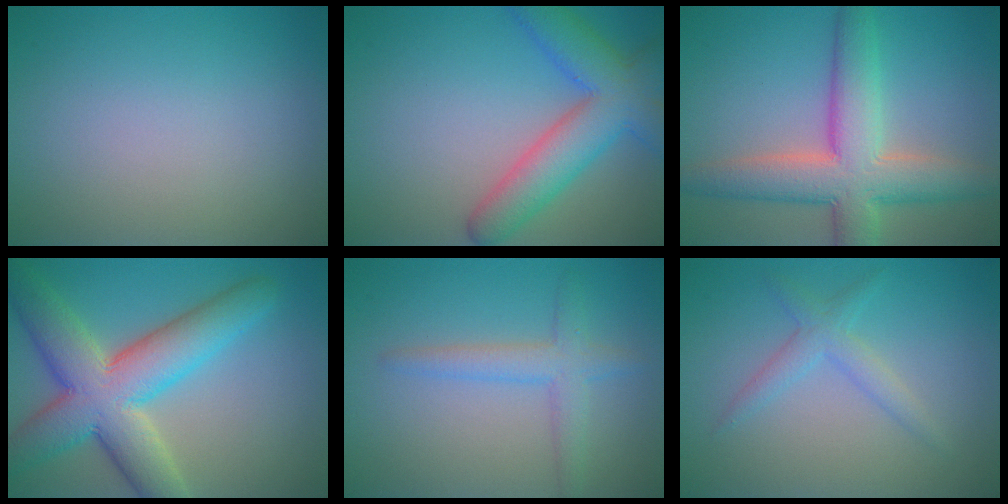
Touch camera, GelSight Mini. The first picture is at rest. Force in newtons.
{"total": 6.9, "press": 6.9, "slide": 0.3}
{"total": 7.9, "press": 7.9, "slide": 0.6}
{"total": 10.2, "press": 10.1, "slide": 0.6}
{"total": 2.8, "press": 2.8, "slide": 0.1}
{"total": 2.2, "press": 2.2, "slide": 0.1}